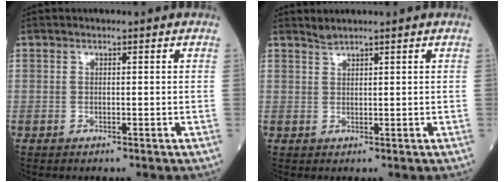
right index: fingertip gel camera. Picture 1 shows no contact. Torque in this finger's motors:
{"motor_torque": [-0.26, 0.21, 0.05, 0.01]}